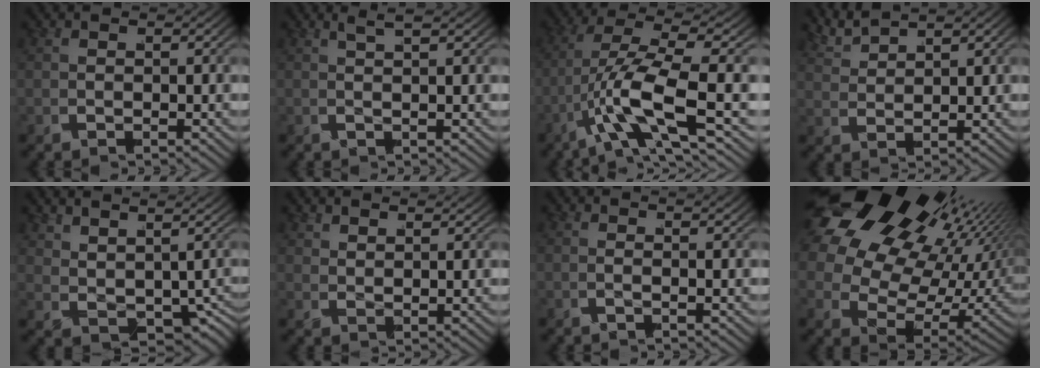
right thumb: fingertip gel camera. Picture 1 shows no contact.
{"total": 2.3, "force": [1.7, 0.2, 1.6], "torque": [-0.012, 0.014, 0.021]}
{"total": 6.7, "force": [-1.8, 1.9, 6.2], "torque": [-0.149, -0.018, -0.025]}
{"total": 2.5, "force": [2.4, 0.1, 0.5], "torque": [-0.011, 0.008, 0.047]}
{"total": 5.2, "force": [0.2, 3.8, 3.6], "torque": [-0.064, -0.031, 0.017]}
{"total": 2.3, "force": [2.3, 0.2, 0.3], "torque": [0.005, 0.005, 0.040]}
{"total": 0.8, "force": [0.4, -0.2, 0.7], "torque": [-0.008, 0.004, -0.001]}
{"total": 19.2, "force": [6.5, 12.7, 12.9], "torque": [-0.236, 0.009, 0.086]}